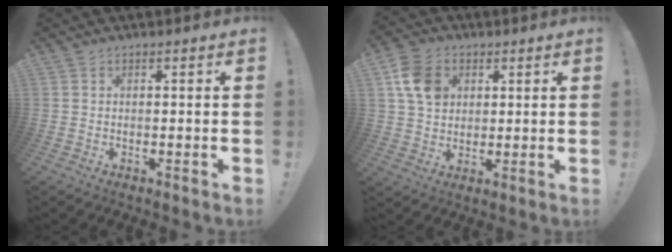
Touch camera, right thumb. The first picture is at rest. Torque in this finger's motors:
{"motor_torque": [0.12, 0.24, 0.45, 0.60, 0.05]}